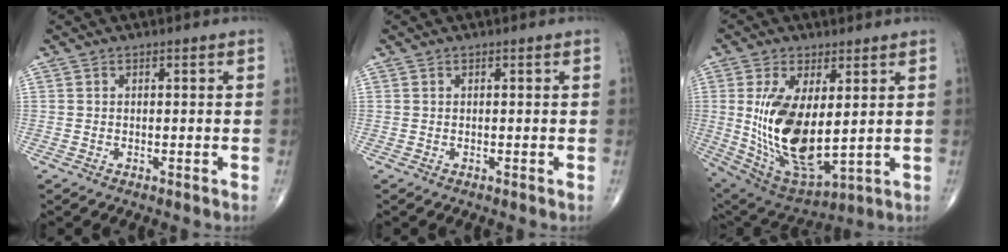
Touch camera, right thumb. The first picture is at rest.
{"total": 0.0}
{"total": 18.4, "force": [1.4, 8.6, 16.2], "torque": [-0.305, -0.025, 0.050]}